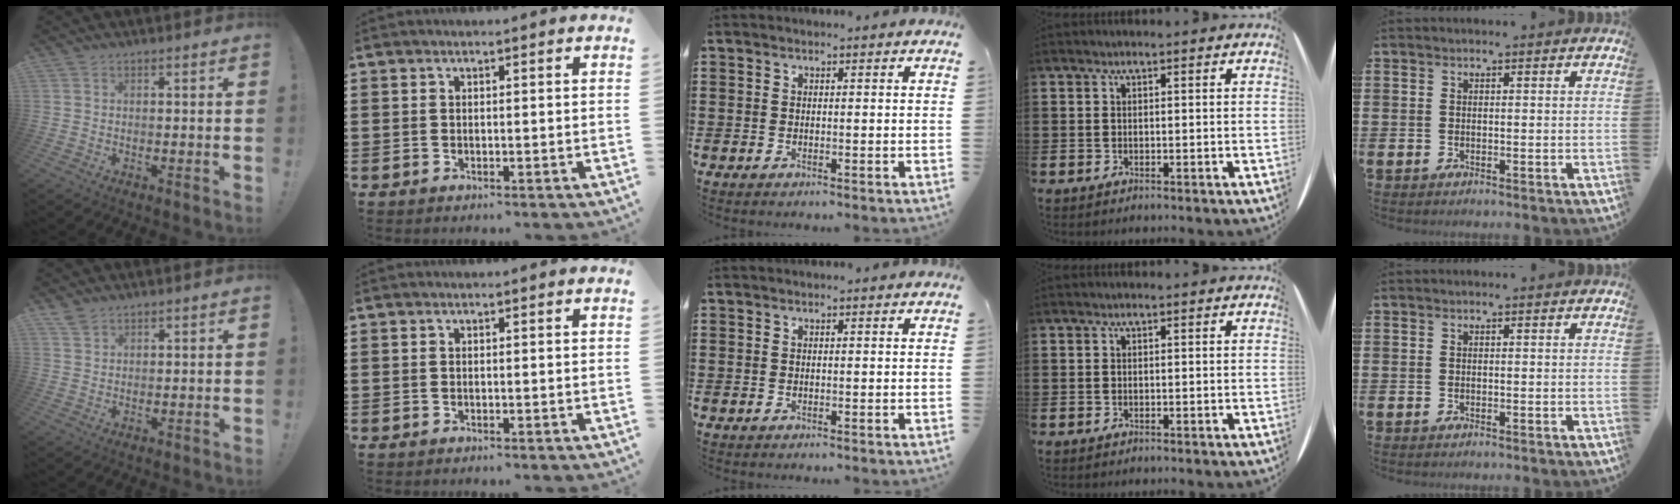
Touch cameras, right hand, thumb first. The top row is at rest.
{"thumb": {"total": 2.5, "force": [2.2, 0.7, 0.9], "torque": [-0.013, -0.012, 0.042]}}